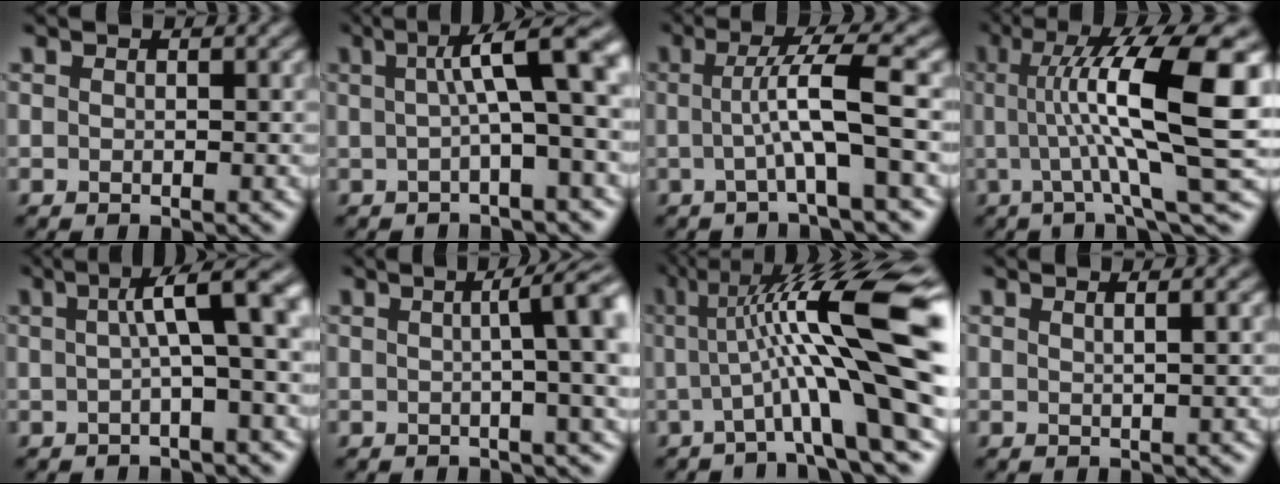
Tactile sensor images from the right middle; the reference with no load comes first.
{"total": 9.0, "force": [1.5, 2.0, 8.7], "torque": [-0.108, 0.025, 0.015]}
{"total": 5.7, "force": [-0.4, 0.8, 5.6], "torque": [-0.096, 0.003, -0.005]}
{"total": 12.6, "force": [1.5, 2.8, 12.2], "torque": [-0.175, 0.012, 0.026]}
{"total": 8.3, "force": [1.2, 2.1, 7.9], "torque": [-0.092, 0.023, 0.009]}
{"total": 9.9, "force": [1.6, 3.4, 9.2], "torque": [-0.067, 0.028, 0.006]}
{"total": 13.8, "force": [1.7, 2.8, 13.4], "torque": [-0.202, 0.013, 0.030]}
{"total": 1.9, "force": [1.0, 0.8, 1.4], "torque": [-0.011, 0.008, -0.009]}